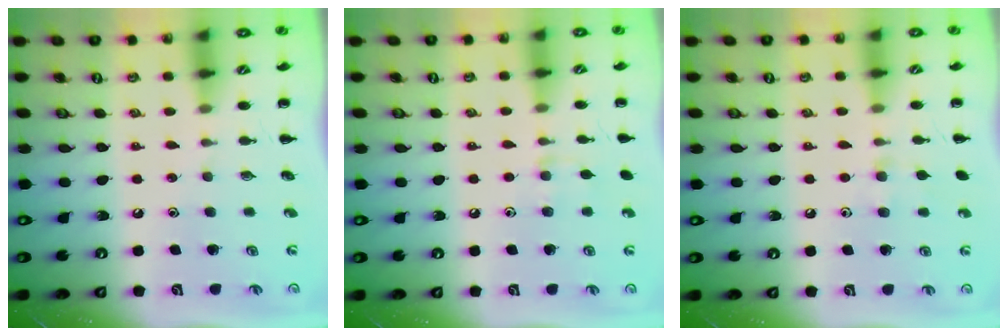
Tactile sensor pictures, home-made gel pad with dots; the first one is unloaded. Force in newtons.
{"total": 5.9, "press": 5.5, "slide": 2.2}
{"total": 6.0, "press": 5.6, "slide": 2.2}